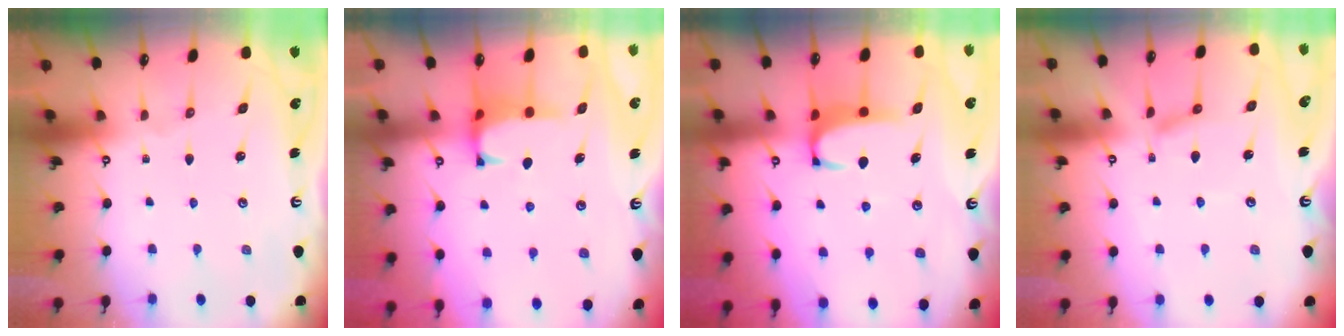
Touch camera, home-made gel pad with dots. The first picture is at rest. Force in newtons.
{"total": 0.9, "press": 0.4, "slide": 0.8}
{"total": 1.9, "press": 1.9, "slide": 0.3}
{"total": 2.0, "press": 2.0, "slide": 0.5}